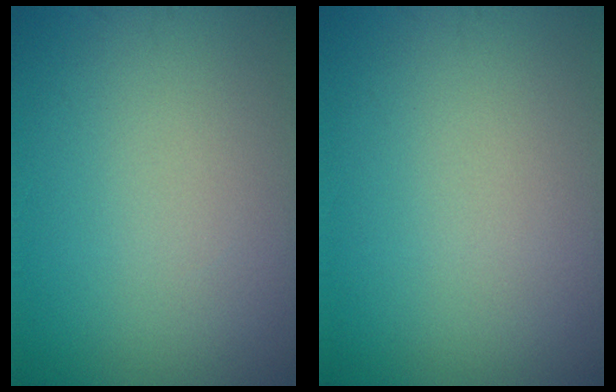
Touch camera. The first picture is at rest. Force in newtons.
{"total": 0.0}